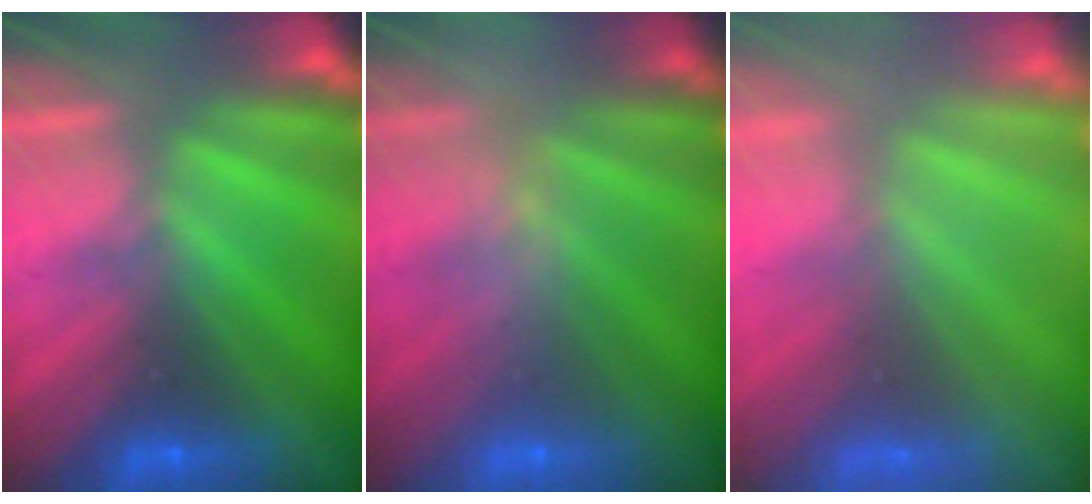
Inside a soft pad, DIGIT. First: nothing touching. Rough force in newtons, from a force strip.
{"total": 2.4}
{"total": 7.3}